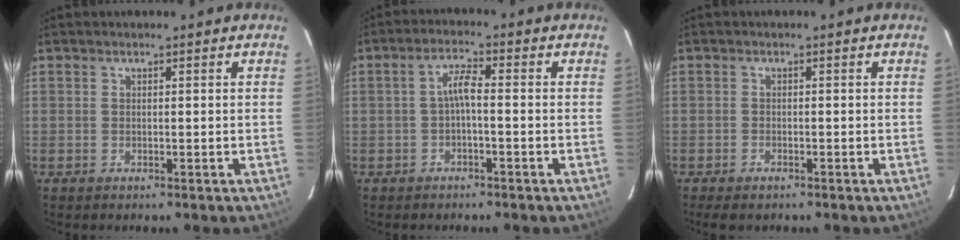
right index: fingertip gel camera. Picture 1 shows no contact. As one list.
[{"total": 3.1, "force": [-1.0, 0.5, 2.9], "torque": [-0.063, 0.010, -0.019]}, {"total": 2.5, "force": [-2.0, 1.0, 1.2], "torque": [-0.032, -0.005, -0.037]}]